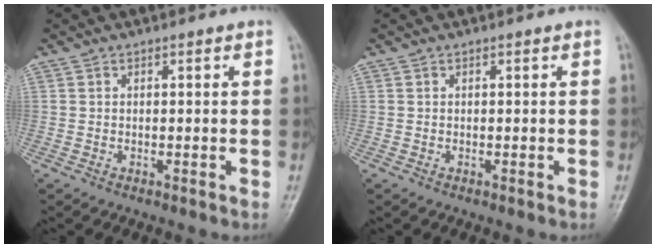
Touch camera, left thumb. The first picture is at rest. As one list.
[{"total": 0.0}]